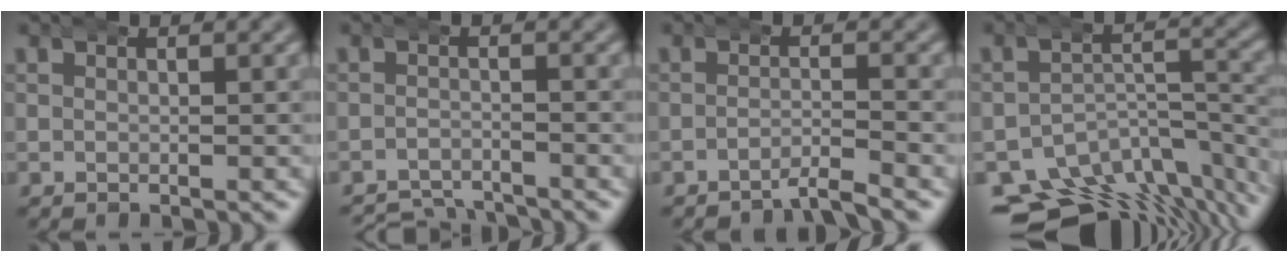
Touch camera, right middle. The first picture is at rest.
{"total": 4.5, "force": [-4.4, 1.1, 0.4], "torque": [0.003, -0.015, -0.075]}
{"total": 2.0, "force": [-1.7, -0.1, 1.0], "torque": [-0.012, 0.001, -0.038]}
{"total": 13.3, "force": [-9.2, 7.5, 5.9], "torque": [-0.071, -0.038, -0.137]}